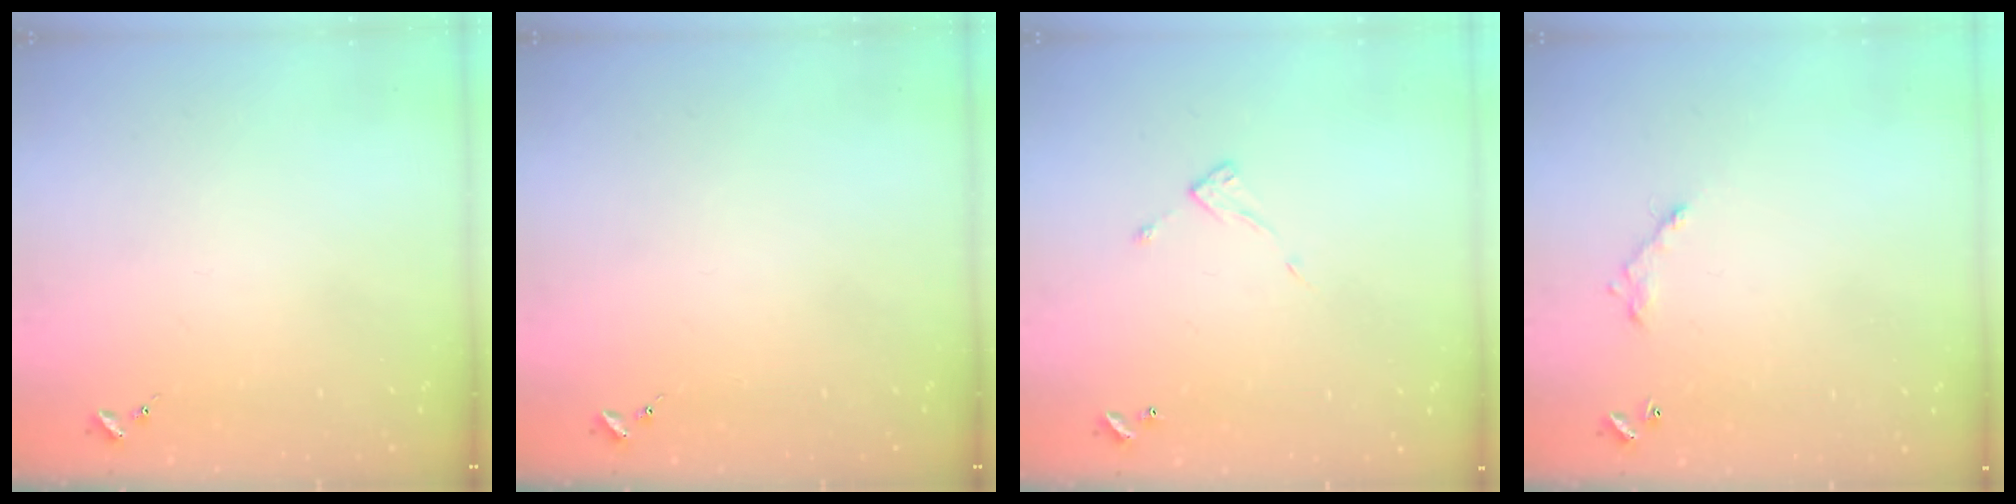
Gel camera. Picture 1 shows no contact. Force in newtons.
{"total": 0.0}
{"total": 4.7, "press": 4.7, "slide": 0.3}
{"total": 5.2, "press": 5.2, "slide": 0.2}